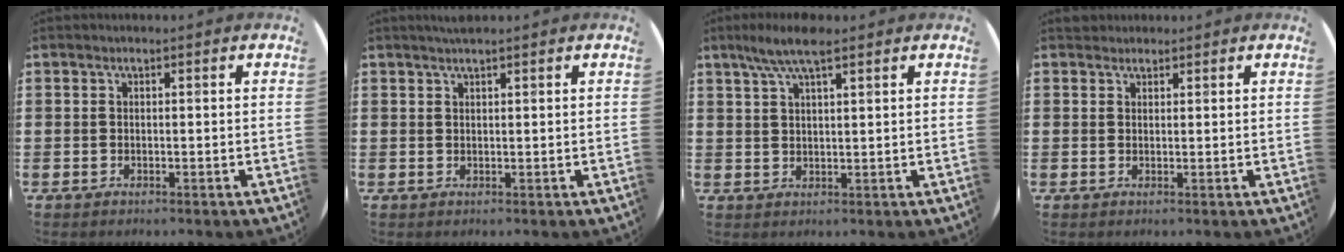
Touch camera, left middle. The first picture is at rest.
{"total": 1.2, "force": [1.1, 0.0, 0.5], "torque": [-0.010, 0.002, 0.020]}
{"total": 5.2, "force": [3.7, 1.1, 3.5], "torque": [-0.076, 0.003, 0.064]}
{"total": 1.2, "force": [1.1, 0.4, -0.2], "torque": [0.010, 0.000, 0.020]}